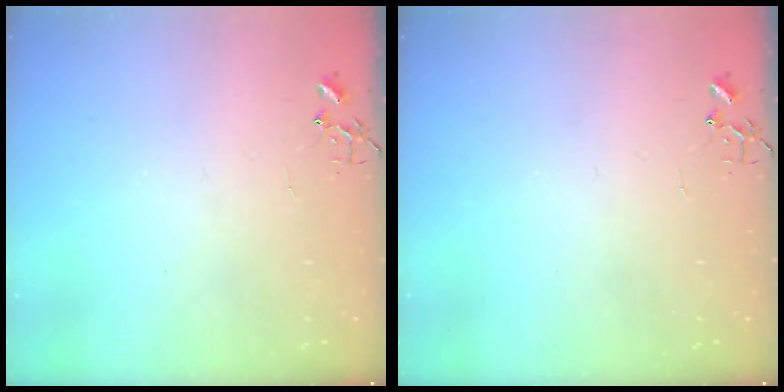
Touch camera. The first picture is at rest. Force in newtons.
{"total": 0.0}